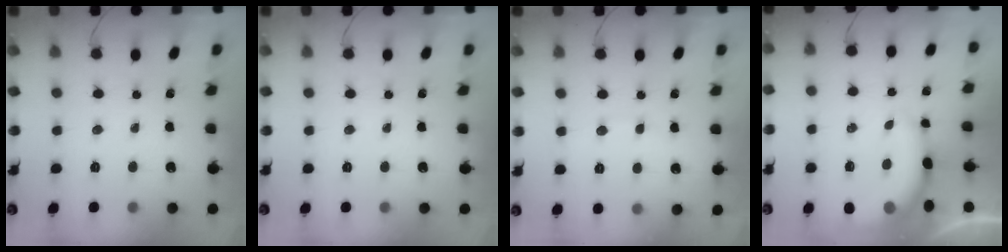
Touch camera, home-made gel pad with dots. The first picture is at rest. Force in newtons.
{"total": 0.0}
{"total": 3.9, "press": 3.7, "slide": 1.0}
{"total": 9.3, "press": 9.1, "slide": 1.8}